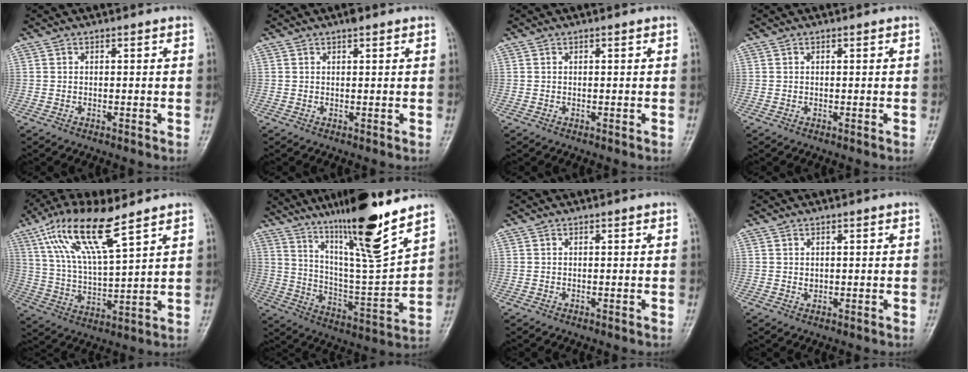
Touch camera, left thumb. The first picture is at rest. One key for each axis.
{"total": 1.3, "fx": 0.9, "fy": 0.4, "fz": 0.8, "tx": -0.006, "ty": -0.002, "tz": 0.011}
{"total": 0.0}
{"total": 0.0}
{"total": 14.9, "fx": 8.9, "fy": 3.6, "fz": 11.3, "tx": -0.219, "ty": -0.027, "tz": 0.181}
{"total": 19.1, "fx": 13.8, "fy": 0.8, "fz": 13.1, "tx": -0.198, "ty": -0.080, "tz": 0.241}
{"total": 0.0}
{"total": 0.8, "fx": 0.2, "fy": 0.6, "fz": 0.4, "tx": -0.003, "ty": -0.002, "tz": 0.006}